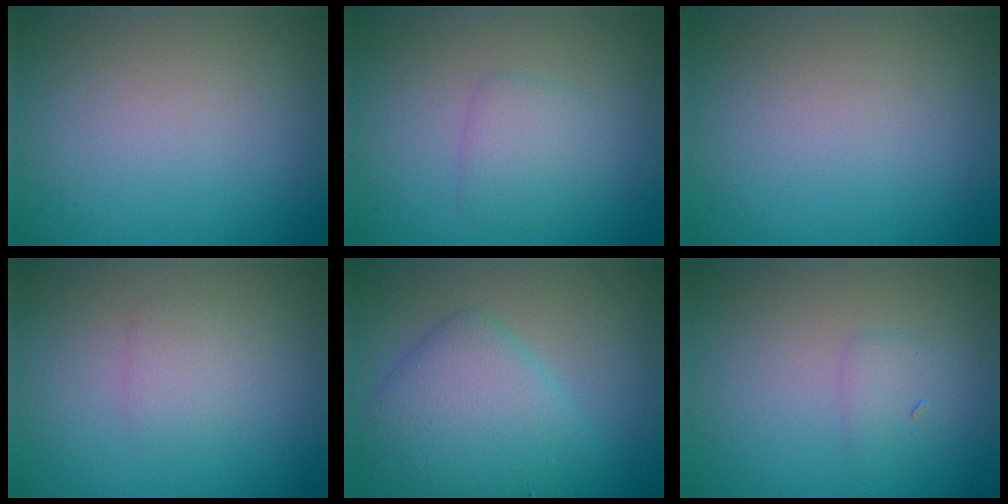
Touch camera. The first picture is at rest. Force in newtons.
{"total": 1.9, "press": 1.9, "slide": 0.0}
{"total": 0.0}
{"total": 1.4, "press": 1.4, "slide": 0.0}
{"total": 5.4, "press": 5.4, "slide": 0.2}
{"total": 1.2, "press": 1.2, "slide": 0.1}